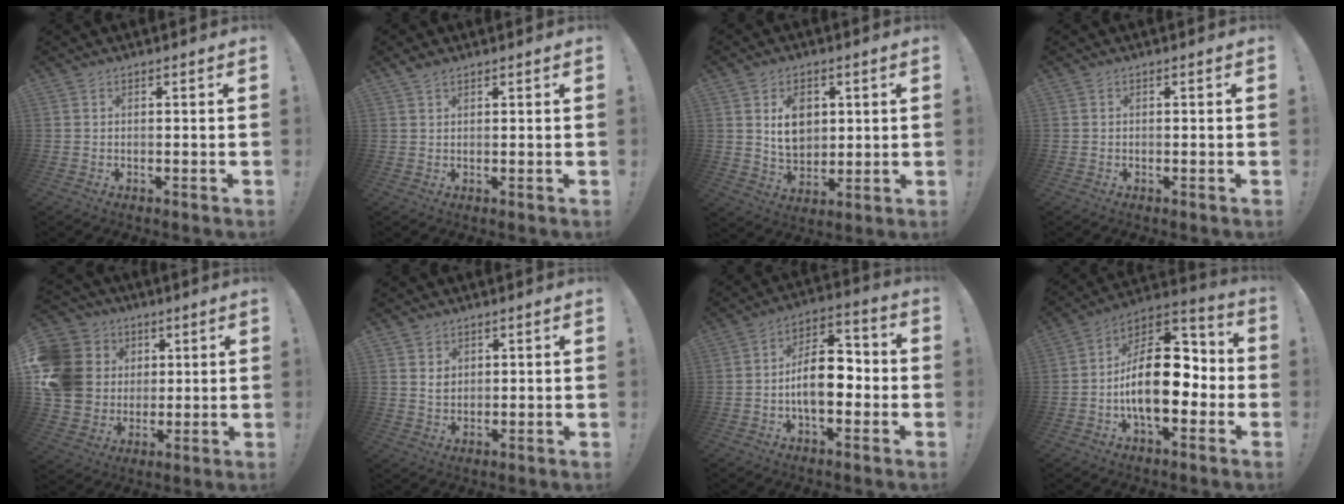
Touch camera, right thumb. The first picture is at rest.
{"total": 2.1, "force": [1.7, 0.8, 1.0], "torque": [-0.014, -0.006, 0.030]}
{"total": 9.8, "force": [3.0, 7.5, 5.6], "torque": [-0.066, -0.010, 0.058]}
{"total": 0.6, "force": [-0.4, 0.4, 0.1], "torque": [-0.004, 0.004, -0.006]}
{"total": 17.7, "force": [3.1, 15.7, 7.6], "torque": [-0.135, -0.001, 0.082]}
{"total": 3.9, "force": [2.1, 3.1, 1.2], "torque": [-0.008, -0.010, 0.036]}
{"total": 14.2, "force": [-2.5, 8.1, 11.4], "torque": [-0.194, 0.020, -0.046]}
{"total": 21.0, "force": [-2.6, 11.8, 17.1], "torque": [-0.281, 0.015, -0.039]}